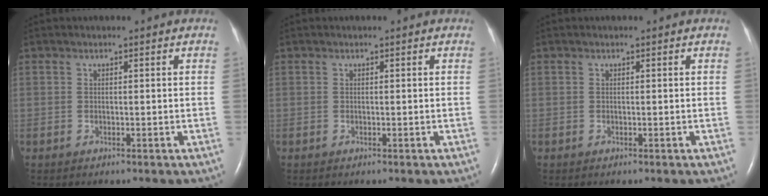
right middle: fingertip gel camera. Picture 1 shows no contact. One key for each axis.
{"total": 0.0}
{"total": 0.0}